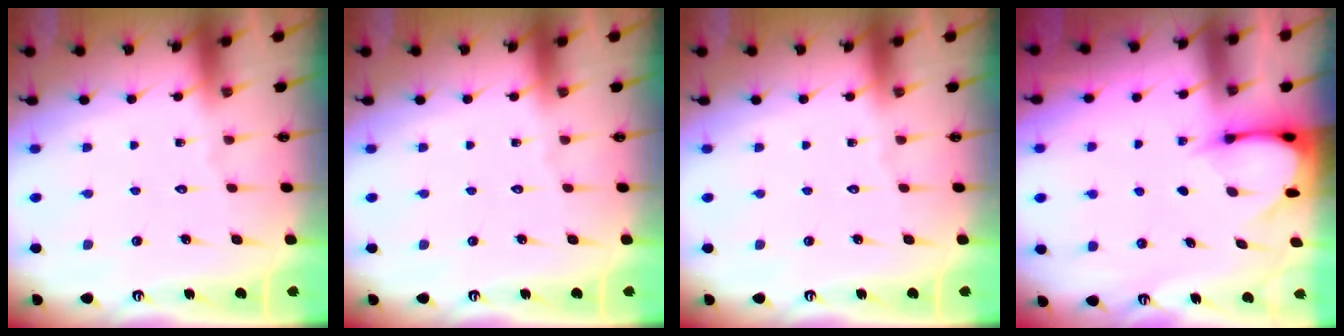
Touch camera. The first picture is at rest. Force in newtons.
{"total": 0.0}
{"total": 0.0}
{"total": 3.4, "press": 3.4, "slide": 0.4}